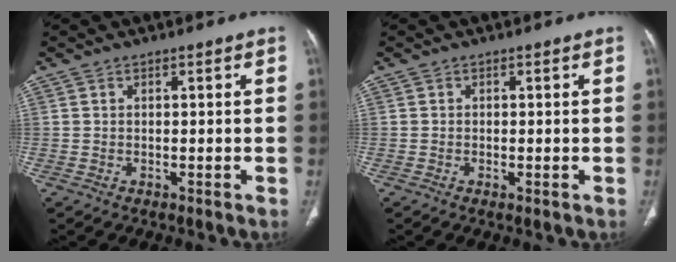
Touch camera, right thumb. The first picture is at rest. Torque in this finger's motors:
{"motor_torque": [-0.01, 0.08, -0.21, -0.19, -0.02]}